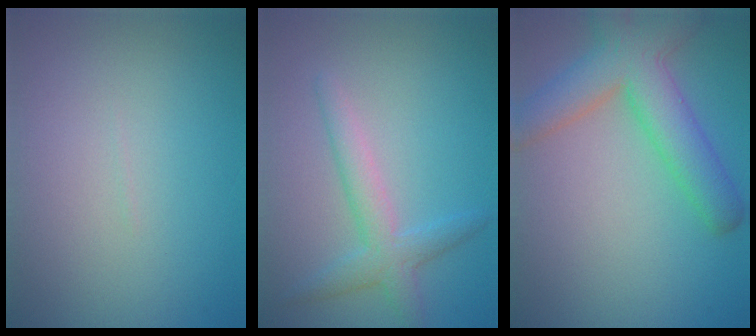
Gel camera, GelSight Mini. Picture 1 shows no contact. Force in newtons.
{"total": 3.0, "press": 3.0, "slide": 0.1}
{"total": 6.2, "press": 6.1, "slide": 0.4}